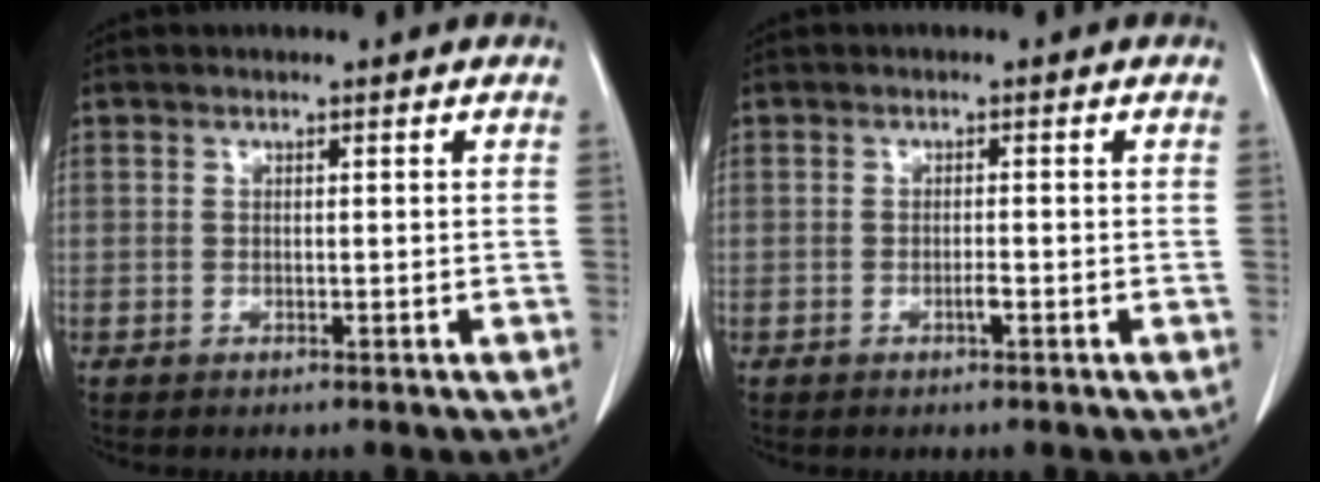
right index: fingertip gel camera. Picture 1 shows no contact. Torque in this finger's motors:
{"motor_torque": [0.54, -0.18, 0.09, 0.03]}